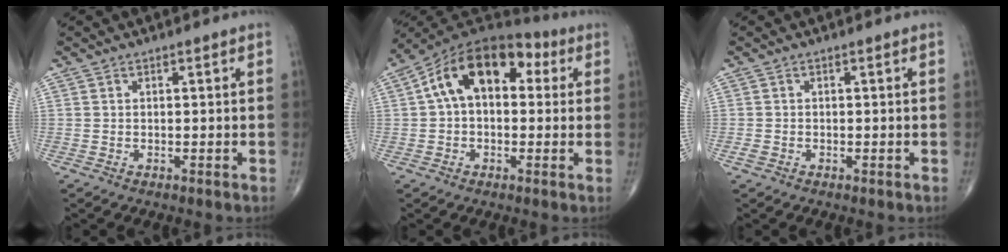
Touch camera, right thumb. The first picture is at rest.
{"total": 15.3, "force": [3.2, 9.4, 11.7], "torque": [-0.166, 0.044, 0.041]}
{"total": 1.0, "force": [-0.5, 0.7, 0.5], "torque": [-0.013, 0.000, -0.010]}